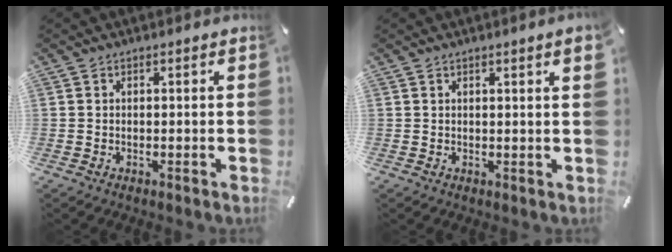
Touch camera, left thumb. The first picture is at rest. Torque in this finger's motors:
{"motor_torque": [0.05, 0.04, 0.04, -0.09, 0.02]}